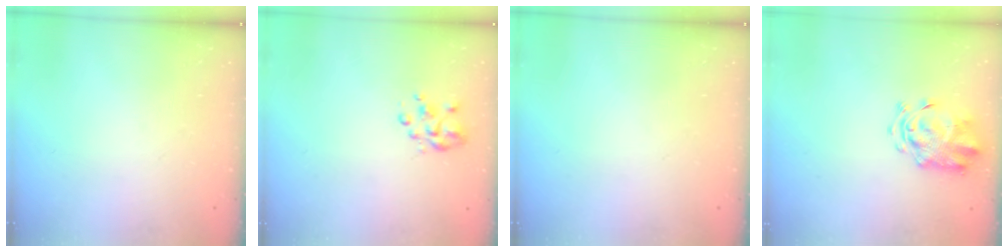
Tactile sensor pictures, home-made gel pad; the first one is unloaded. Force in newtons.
{"total": 3.2, "press": 3.1, "slide": 1.0}
{"total": 0.0}
{"total": 3.9, "press": 3.7, "slide": 1.1}